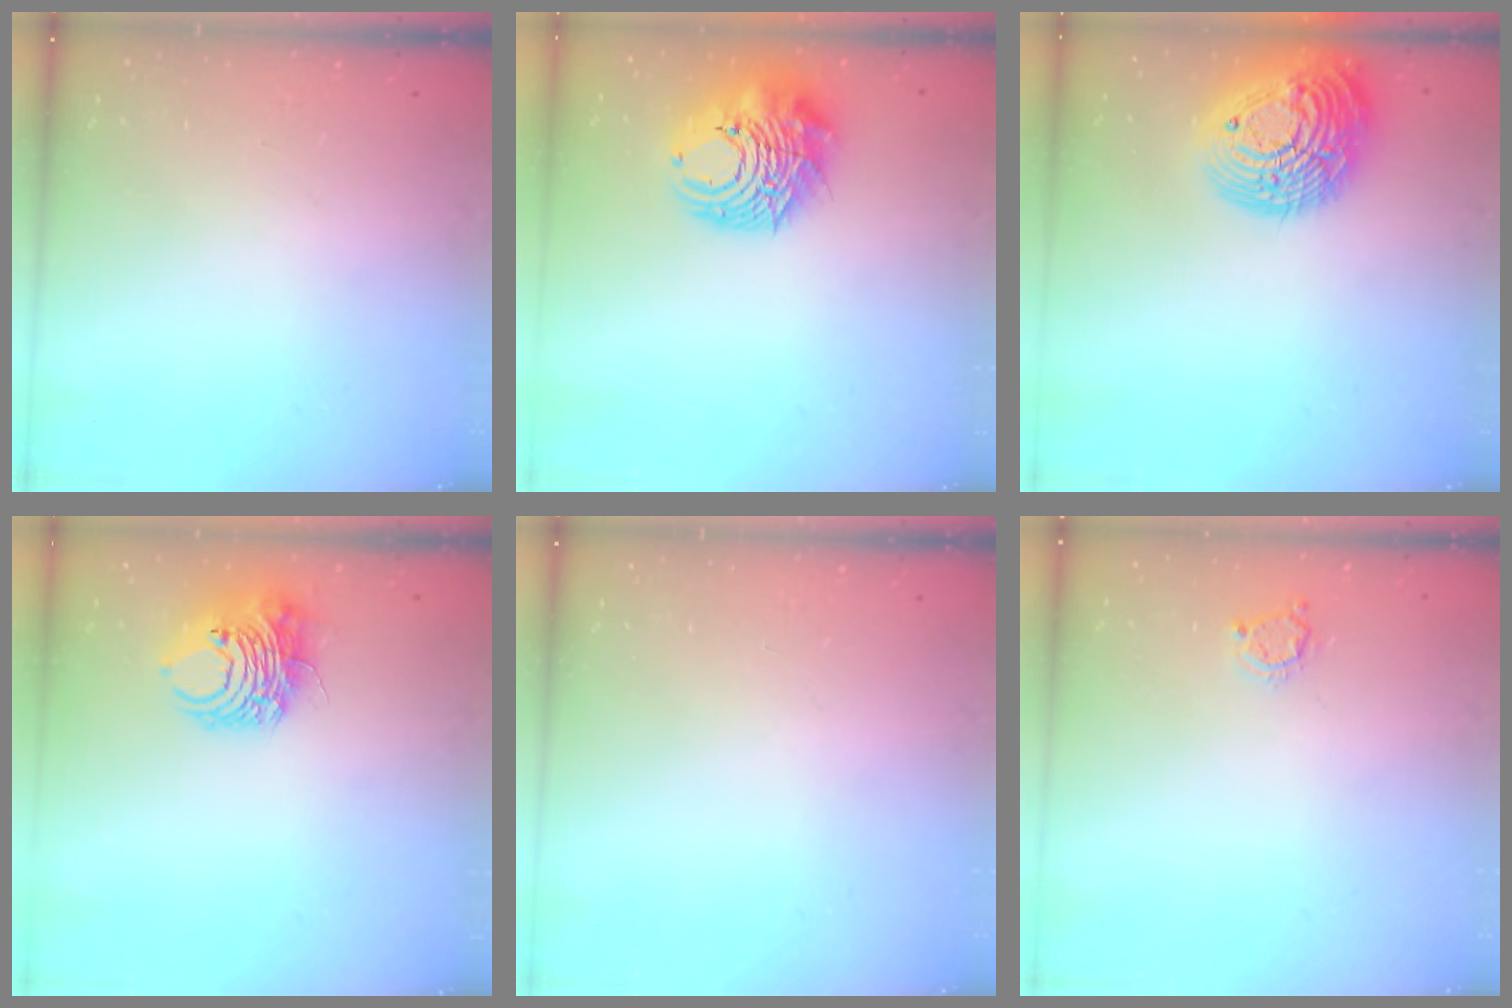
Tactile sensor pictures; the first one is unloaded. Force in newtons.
{"total": 12.3, "press": 12.2, "slide": 1.3}
{"total": 21.9, "press": 21.8, "slide": 1.9}
{"total": 8.9, "press": 8.8, "slide": 1.5}
{"total": 0.0}
{"total": 3.8, "press": 3.7, "slide": 0.5}